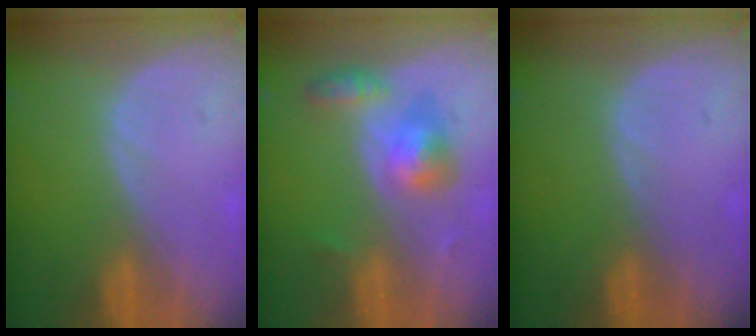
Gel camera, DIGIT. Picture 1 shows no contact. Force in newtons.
{"total": 5.6, "press": 5.3, "slide": 1.6}
{"total": 0.0}